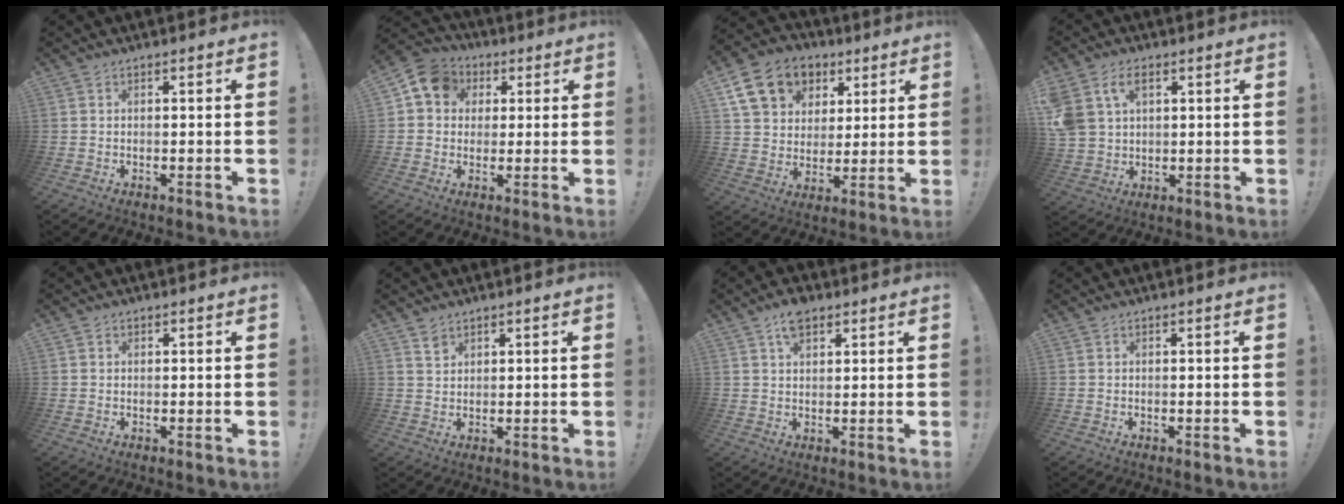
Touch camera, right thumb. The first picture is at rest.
{"total": 10.0, "force": [3.1, 8.5, 4.3], "torque": [-0.064, 0.001, 0.064]}
{"total": 16.1, "force": [7.6, 12.3, 7.0], "torque": [-0.103, -0.030, 0.152]}
{"total": 9.1, "force": [4.1, 6.4, 4.9], "torque": [-0.104, -0.012, 0.083]}
{"total": 0.7, "force": [0.4, 0.6, 0.0], "torque": [0.004, -0.001, 0.006]}
{"total": 2.6, "force": [2.0, 1.5, 0.7], "torque": [0.003, -0.017, 0.034]}
{"total": 5.8, "force": [3.7, 3.2, 3.2], "torque": [-0.051, -0.009, 0.067]}
{"total": 0.0}